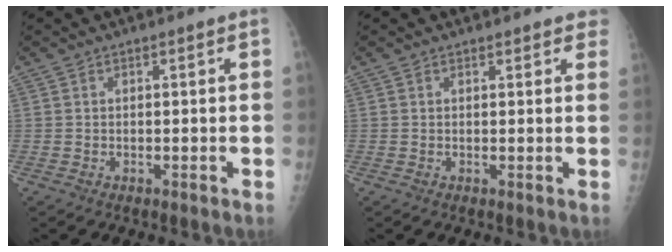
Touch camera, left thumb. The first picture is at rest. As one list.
[{"total": 3.2, "force": [2.7, 1.3, 1.0], "torque": [0.019, -0.005, 0.017]}]